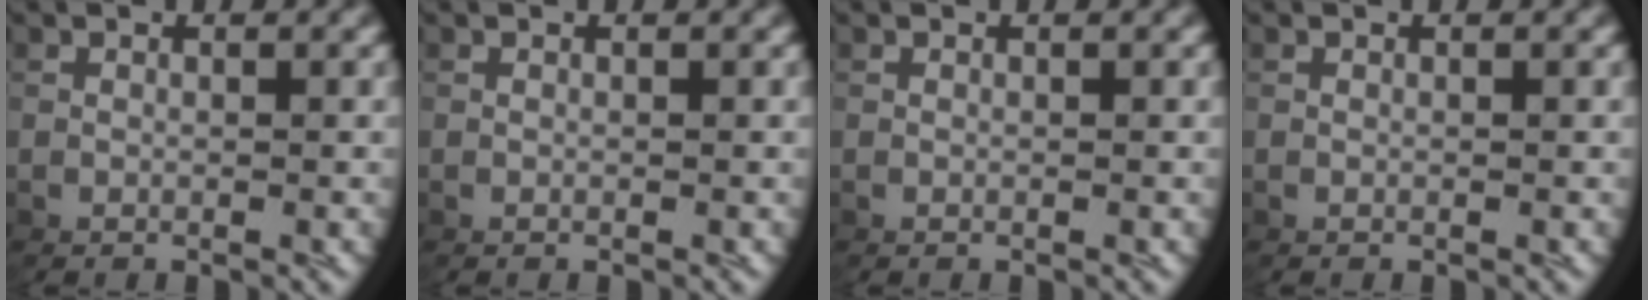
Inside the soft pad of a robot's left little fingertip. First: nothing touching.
{"total": 0.0}
{"total": 0.0}
{"total": 0.0}